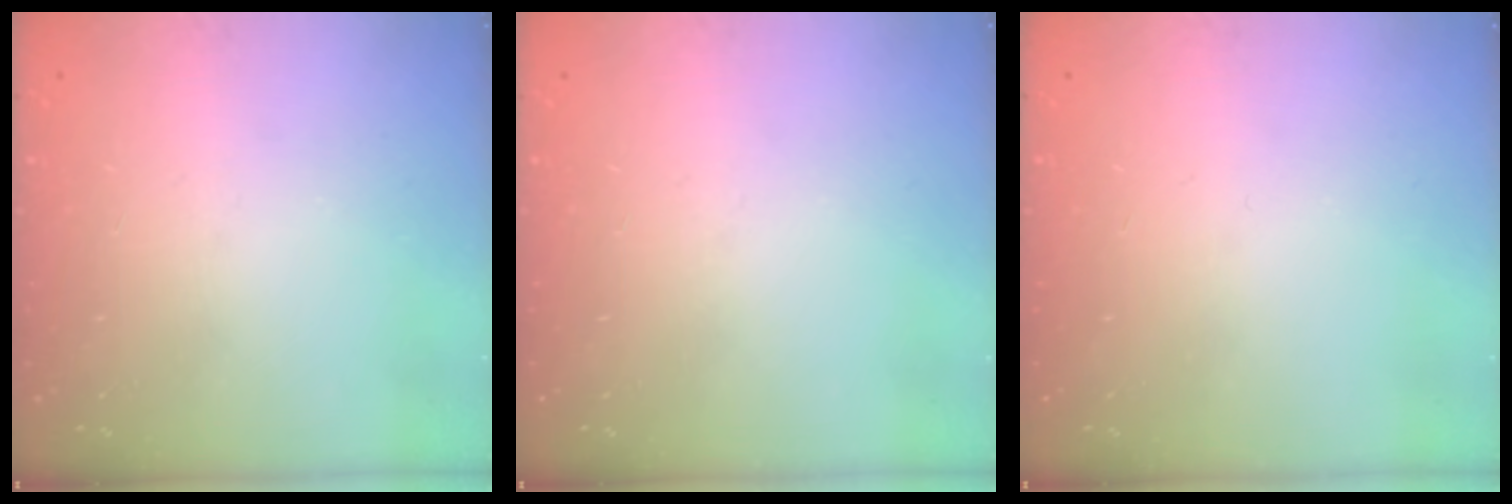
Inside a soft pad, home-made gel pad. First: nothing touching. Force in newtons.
{"total": 0.0}
{"total": 0.0}